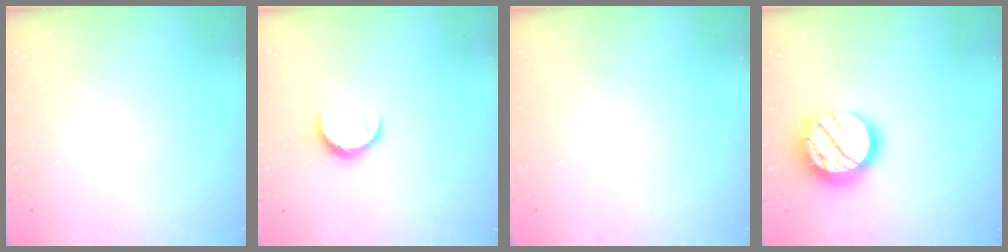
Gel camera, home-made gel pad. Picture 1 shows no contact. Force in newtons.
{"total": 6.6, "press": 6.6, "slide": 0.6}
{"total": 0.0}
{"total": 19.1, "press": 19.1, "slide": 1.3}